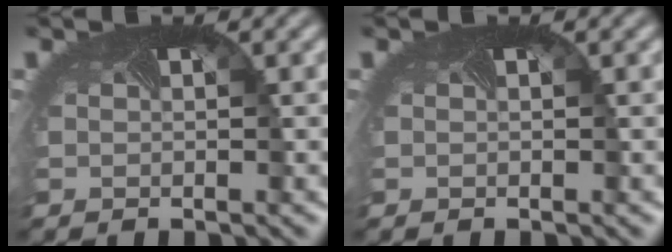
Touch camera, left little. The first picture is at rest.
{"total": 0.0}